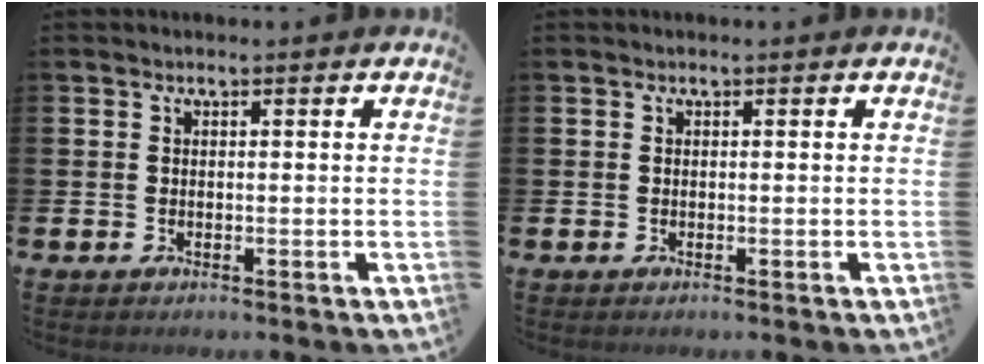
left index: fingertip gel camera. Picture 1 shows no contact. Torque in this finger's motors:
{"motor_torque": [-0.02, -0.02, 0.00, 0.01]}